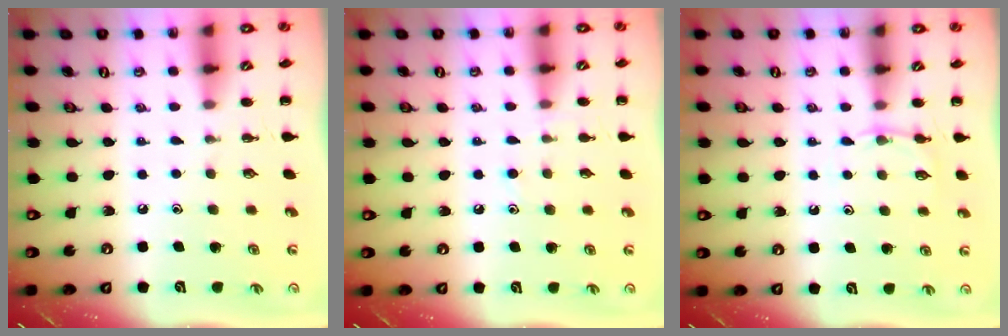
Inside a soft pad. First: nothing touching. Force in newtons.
{"total": 6.1, "press": 5.7, "slide": 2.2}
{"total": 4.2, "press": 4.0, "slide": 1.3}